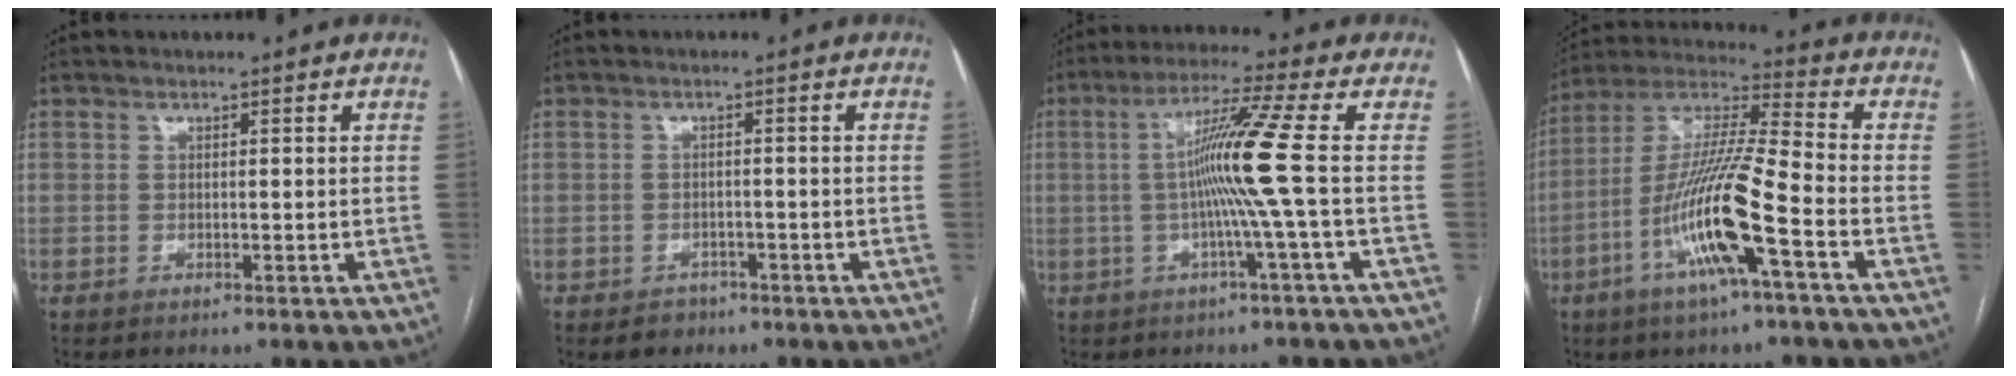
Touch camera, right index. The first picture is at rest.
{"total": 2.8, "force": [-1.8, 2.1, 0.6], "torque": [-0.009, 0.006, -0.021]}
{"total": 9.4, "force": [-0.5, -2.6, 9.0], "torque": [-0.167, 0.006, -0.006]}
{"total": 15.9, "force": [-5.9, 0.6, 14.7], "torque": [-0.294, -0.002, -0.115]}